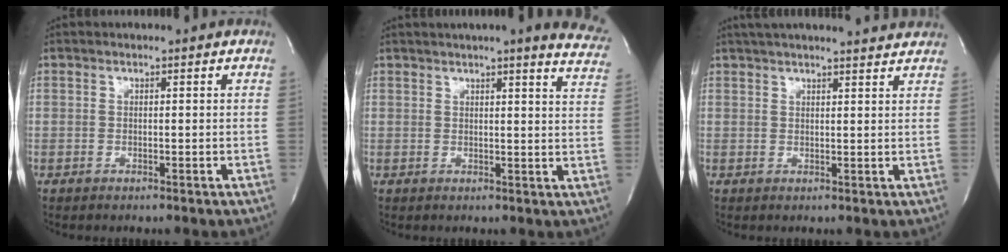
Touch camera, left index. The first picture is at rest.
{"total": 12.8, "force": [11.2, 0.6, 6.1], "torque": [-0.067, -0.039, 0.108]}
{"total": 14.7, "force": [13.5, 1.2, 5.5], "torque": [-0.087, 0.029, 0.177]}